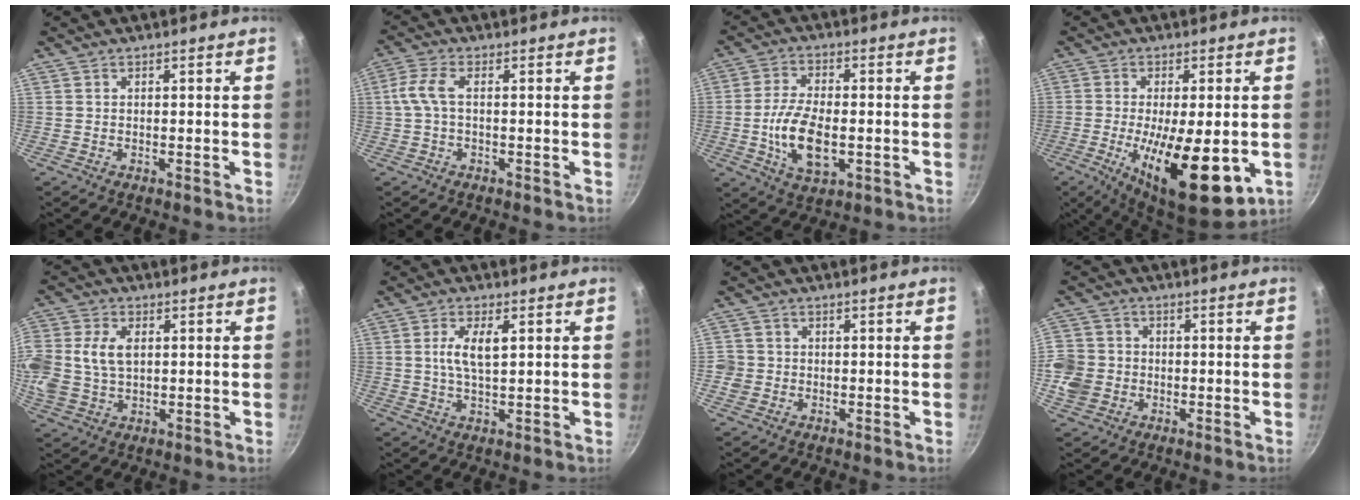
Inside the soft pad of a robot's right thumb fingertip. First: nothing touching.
{"total": 4.8, "force": [0.2, 2.1, 4.3], "torque": [-0.113, 0.012, -0.001]}
{"total": 11.0, "force": [-1.9, 5.5, 9.4], "torque": [-0.171, 0.001, -0.031]}
{"total": 18.4, "force": [-4.6, 6.6, 16.6], "torque": [-0.251, -0.024, -0.048]}
{"total": 13.8, "force": [1.8, 9.5, 9.9], "torque": [-0.245, 0.004, 0.040]}
{"total": 5.6, "force": [1.3, 2.1, 5.1], "torque": [-0.102, -0.003, 0.024]}
{"total": 2.9, "force": [-0.5, 2.8, 0.5], "torque": [0.008, 0.008, -0.012]}
{"total": 9.4, "force": [-1.9, 8.2, 4.1], "torque": [-0.083, 0.013, -0.034]}